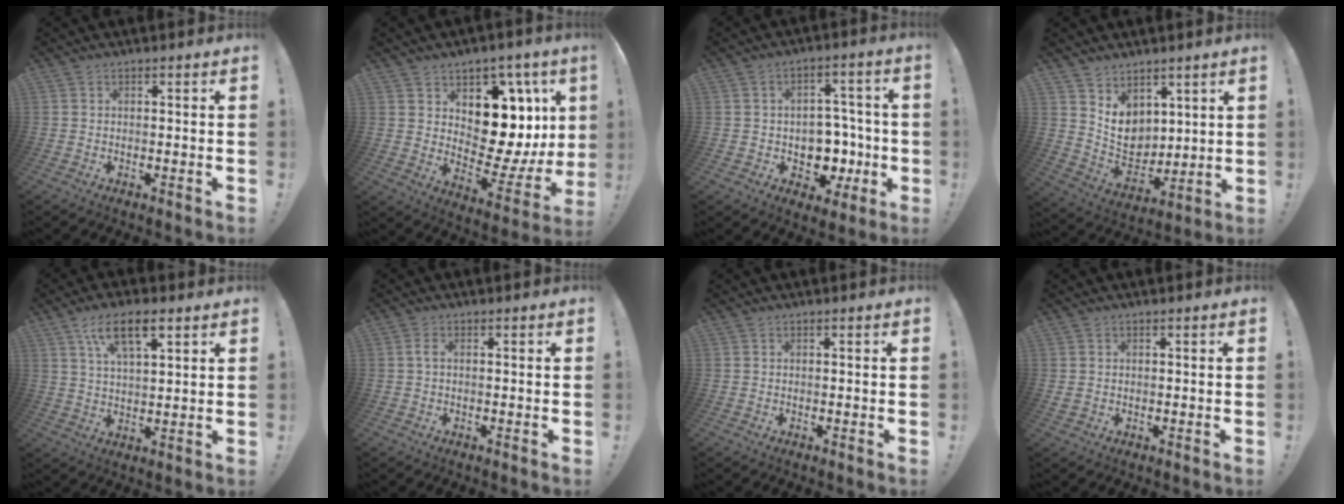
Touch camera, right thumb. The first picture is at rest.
{"total": 14.5, "force": [5.2, 9.5, 9.5], "torque": [-0.105, -0.054, 0.102]}
{"total": 10.1, "force": [-2.0, 9.0, 4.2], "torque": [-0.037, 0.016, -0.018]}
{"total": 9.6, "force": [5.1, 7.6, 3.1], "torque": [-0.055, -0.054, 0.108]}
{"total": 10.1, "force": [5.4, 4.0, 7.6], "torque": [-0.131, -0.010, 0.096]}
{"total": 1.6, "force": [0.1, 0.3, 1.5], "torque": [-0.030, 0.003, 0.000]}
{"total": 0.0}
{"total": 0.7, "force": [0.3, 0.6, 0.3], "torque": [-0.011, 0.005, 0.007]}